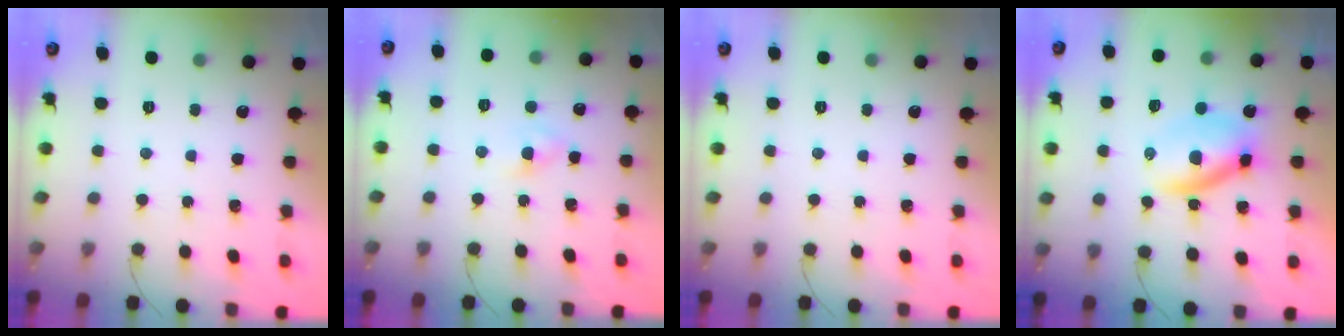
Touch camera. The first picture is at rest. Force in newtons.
{"total": 1.9, "press": 1.7, "slide": 0.8}
{"total": 0.0}
{"total": 5.8, "press": 5.8, "slide": 0.6}